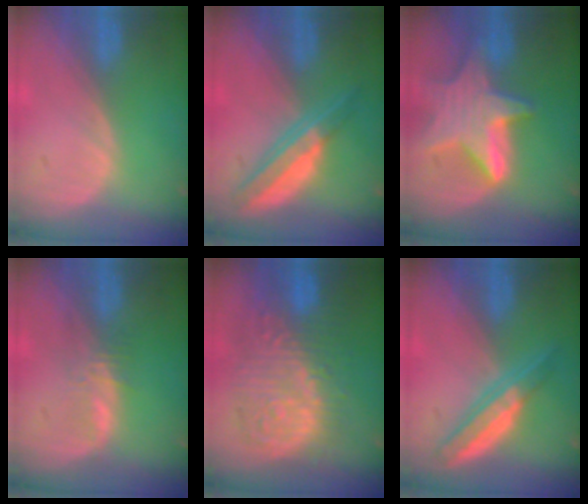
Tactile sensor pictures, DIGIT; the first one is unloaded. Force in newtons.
{"total": 6.7, "press": 5.6, "slide": 3.7}
{"total": 9.5, "press": 9.5, "slide": 0.6}
{"total": 2.9, "press": 2.9, "slide": 0.2}
{"total": 13.4, "press": 13.4, "slide": 1.3}
{"total": 5.8, "press": 5.5, "slide": 1.9}